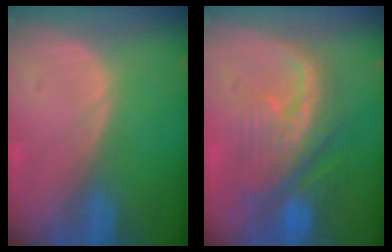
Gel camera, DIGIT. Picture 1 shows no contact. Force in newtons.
{"total": 9.2, "press": 8.9, "slide": 2.3}